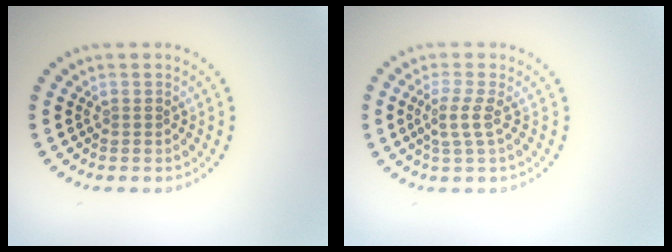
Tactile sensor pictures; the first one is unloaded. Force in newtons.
{"total": 2.1, "press": 1.6, "slide": 1.3}